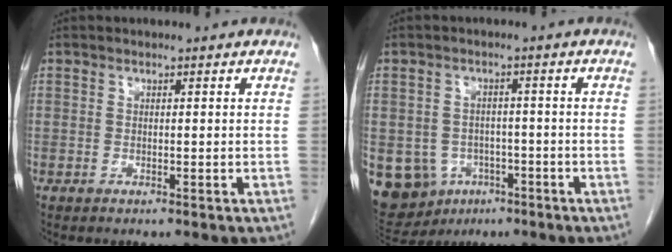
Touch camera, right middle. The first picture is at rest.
{"total": 13.9, "force": [-5.6, 11.7, 5.0], "torque": [-0.137, 0.009, -0.070]}